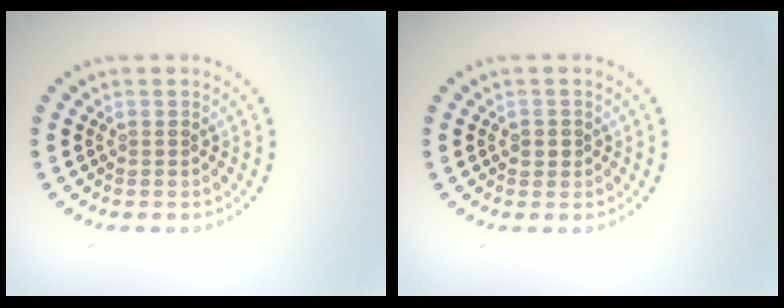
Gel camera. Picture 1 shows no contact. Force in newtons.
{"total": 1.0, "press": 1.0, "slide": 0.3}